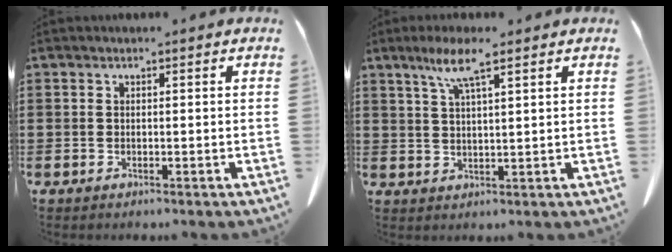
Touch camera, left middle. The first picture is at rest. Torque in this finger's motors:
{"motor_torque": [0.15, 0.07, 0.20, 0.10]}